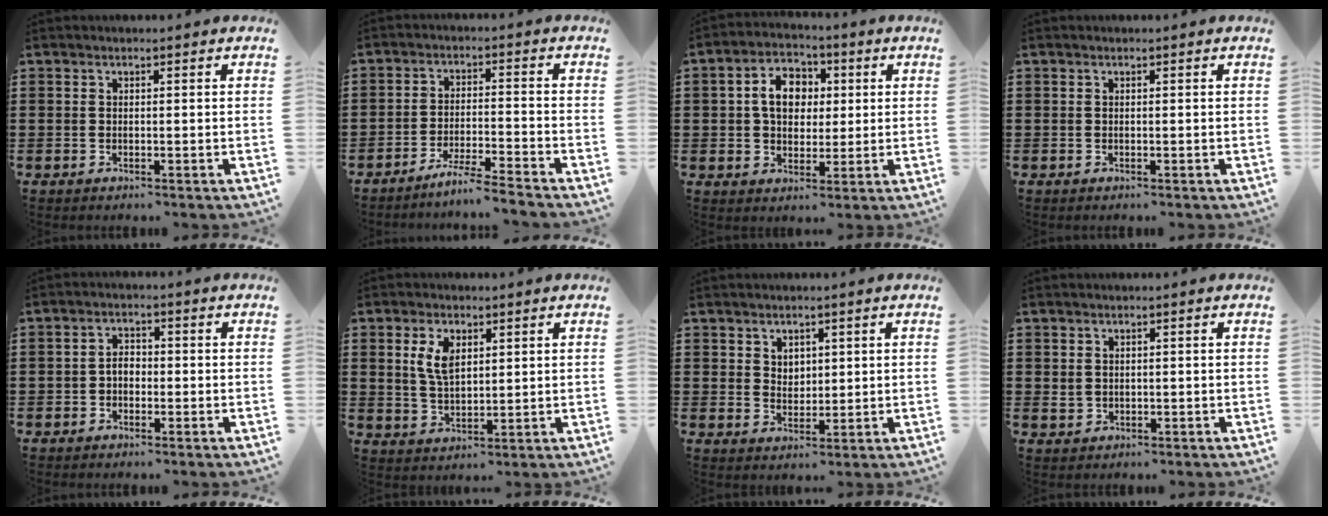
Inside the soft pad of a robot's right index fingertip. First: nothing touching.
{"total": 4.6, "force": [-4.2, -1.0, 1.6], "torque": [-0.032, -0.014, -0.082]}
{"total": 7.1, "force": [1.1, 5.2, 4.7], "torque": [-0.099, 0.009, 0.012]}
{"total": 0.0}
{"total": 2.0, "force": [-0.5, 1.3, 1.5], "torque": [-0.030, 0.003, -0.010]}
{"total": 5.1, "force": [1.9, 2.7, 3.9], "torque": [-0.085, 0.009, 0.033]}
{"total": 2.8, "force": [2.0, 1.9, 0.5], "torque": [-0.017, 0.008, 0.039]}
{"total": 1.2, "force": [0.5, 1.1, 0.4], "torque": [-0.011, 0.004, 0.010]}